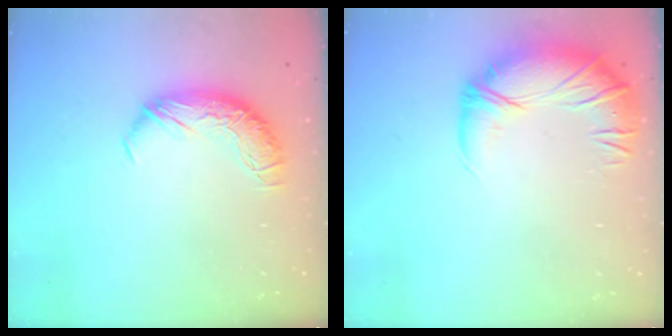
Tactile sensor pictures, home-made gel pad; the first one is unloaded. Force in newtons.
{"total": 2.9, "press": 0.4, "slide": 2.9}